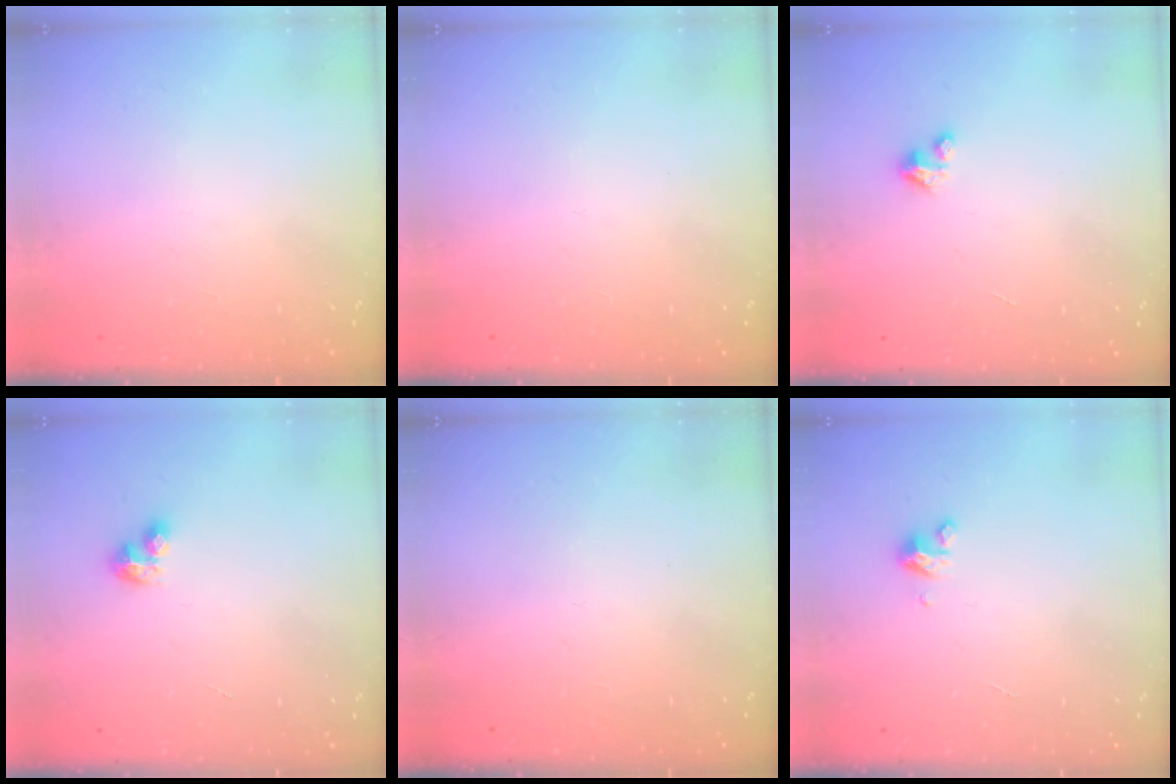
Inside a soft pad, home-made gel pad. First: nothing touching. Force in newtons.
{"total": 0.0}
{"total": 2.4, "press": 2.4, "slide": 0.2}
{"total": 3.7, "press": 3.7, "slide": 0.4}
{"total": 0.0}
{"total": 1.7, "press": 1.7, "slide": 0.3}